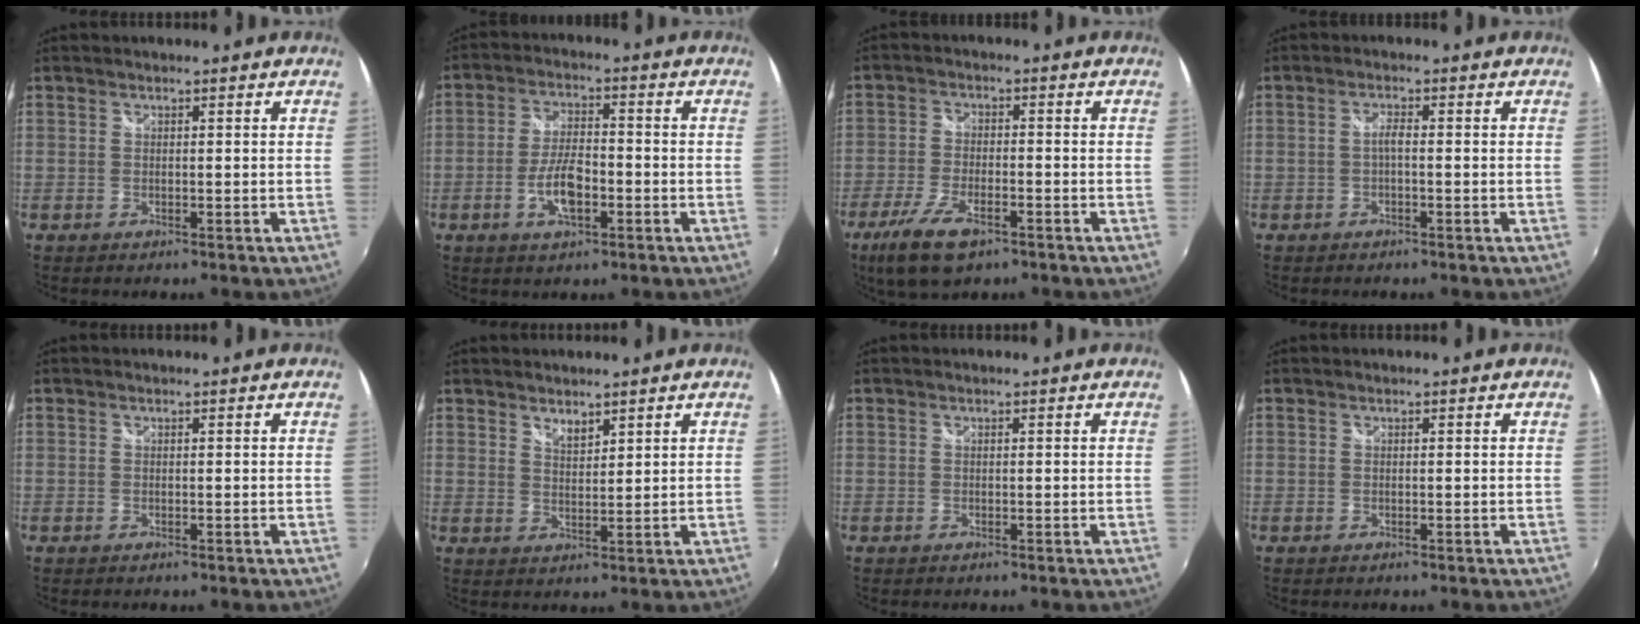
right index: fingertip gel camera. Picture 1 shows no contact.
{"total": 7.3, "force": [-2.8, 2.9, 6.1], "torque": [-0.125, 0.000, -0.048]}
{"total": 10.1, "force": [-6.1, 3.8, 7.0], "torque": [-0.163, -0.025, -0.116]}
{"total": 1.5, "force": [-0.5, 0.3, 1.4], "torque": [-0.027, 0.004, -0.011]}
{"total": 0.0}
{"total": 2.7, "force": [2.3, 0.8, 1.1], "torque": [-0.015, 0.001, 0.041]}
{"total": 0.0}
{"total": 0.0}